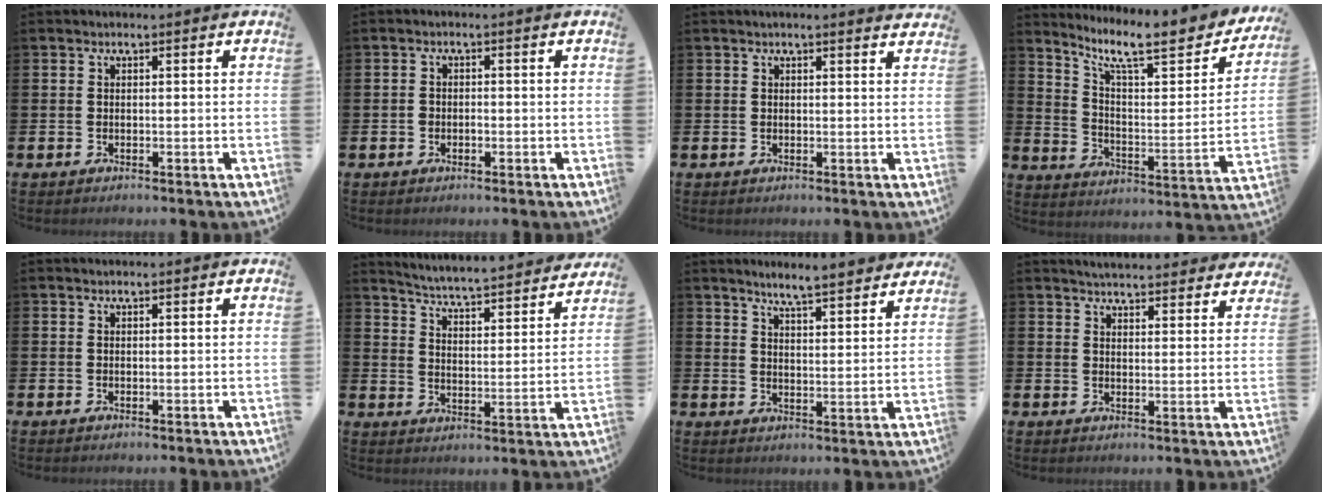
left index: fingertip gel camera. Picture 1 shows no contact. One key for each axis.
{"total": 1.2, "fx": -0.5, "fy": 1.0, "fz": 0.6, "tx": -0.007, "ty": 0.003, "tz": -0.013}
{"total": 0.9, "fx": 0.9, "fy": 0.0, "fz": 0.2, "tx": 0.004, "ty": -0.004, "tz": 0.015}
{"total": 10.4, "fx": 8.5, "fy": 2.4, "fz": 5.4, "tx": -0.120, "ty": -0.067, "tz": 0.139}
{"total": 0.0}
{"total": 5.2, "fx": 5.1, "fy": -0.1, "fz": 0.9, "tx": -0.038, "ty": -0.051, "tz": 0.082}
{"total": 5.8, "fx": 5.7, "fy": -0.1, "fz": 1.2, "tx": -0.035, "ty": -0.036, "tz": 0.099}
{"total": 4.5, "fx": 4.5, "fy": 0.5, "fz": 0.4, "tx": -0.008, "ty": -0.030, "tz": 0.079}